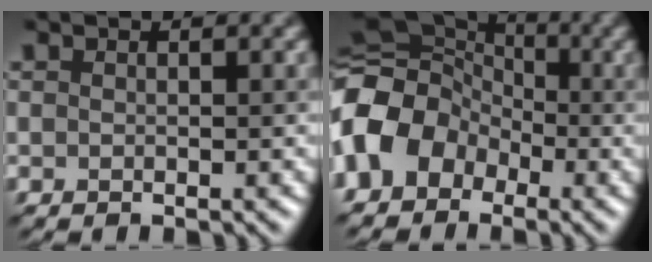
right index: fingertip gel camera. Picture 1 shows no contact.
{"total": 10.0, "force": [-2.2, 8.2, 5.3], "torque": [-0.092, -0.005, -0.050]}